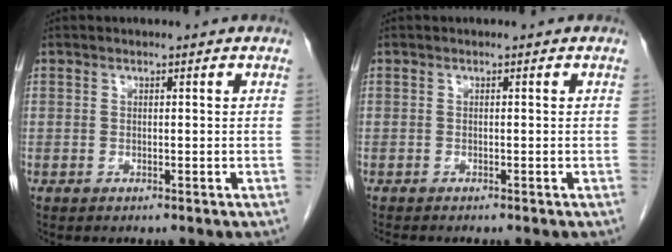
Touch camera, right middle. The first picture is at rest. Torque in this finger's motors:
{"motor_torque": [0.20, -0.16, 0.00, 0.01]}